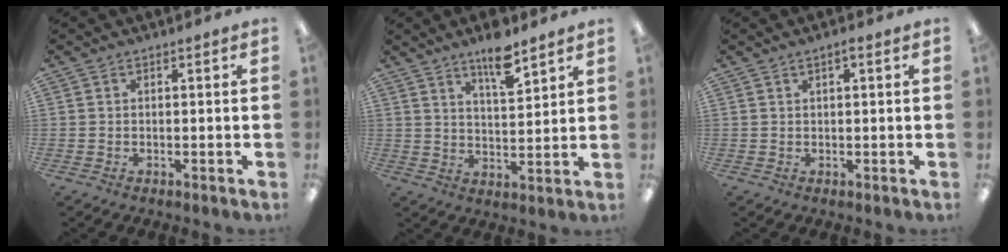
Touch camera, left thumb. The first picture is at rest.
{"total": 9.0, "force": [6.7, 2.5, 5.4], "torque": [-0.083, -0.041, 0.111]}
{"total": 1.4, "force": [0.7, 0.3, 1.1], "torque": [-0.023, 0.002, 0.011]}